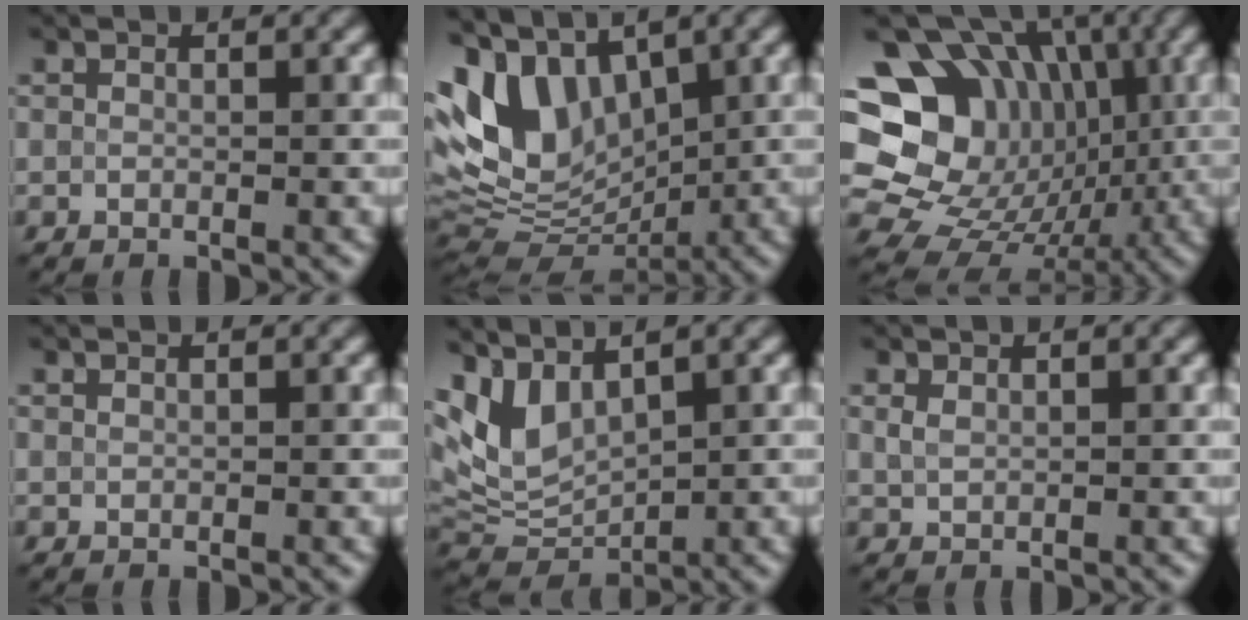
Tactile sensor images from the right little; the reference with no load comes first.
{"total": 10.4, "force": [3.3, 6.4, 7.4], "torque": [-0.144, 0.003, 0.059]}
{"total": 17.0, "force": [1.9, 14.3, 9.0], "torque": [-0.157, 0.048, 0.021]}
{"total": 0.0}
{"total": 6.6, "force": [2.6, 3.6, 4.9], "torque": [-0.085, 0.000, 0.055]}
{"total": 1.3, "force": [0.6, 0.8, 0.8], "torque": [-0.016, 0.003, 0.010]}